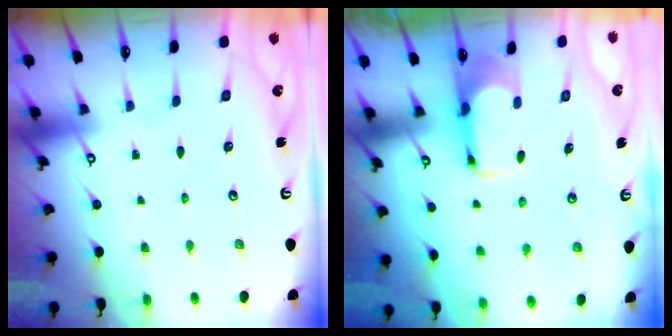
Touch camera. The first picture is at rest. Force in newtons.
{"total": 1.7, "press": 1.7, "slide": 0.4}